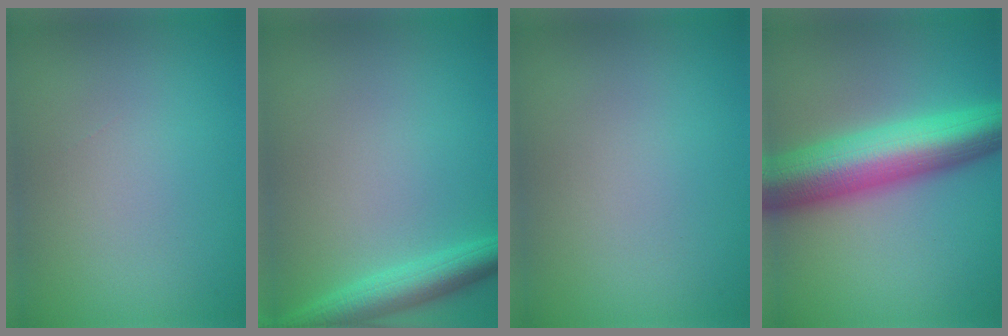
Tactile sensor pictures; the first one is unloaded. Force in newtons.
{"total": 3.6, "press": 3.6, "slide": 0.2}
{"total": 0.0}
{"total": 10.3, "press": 10.3, "slide": 0.3}